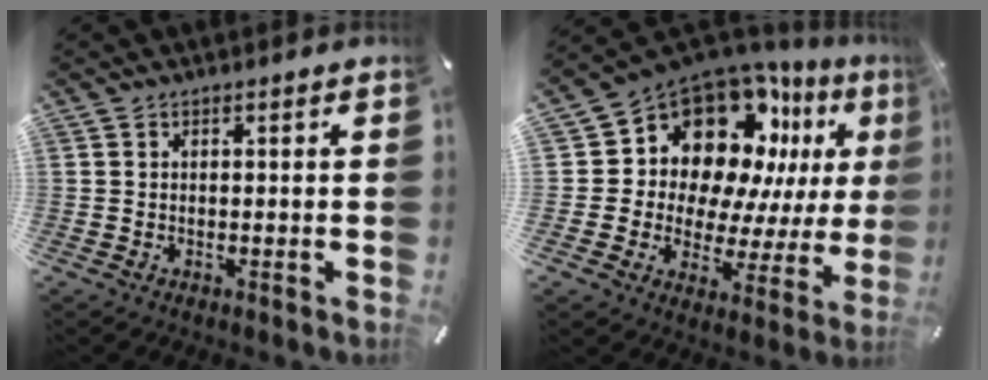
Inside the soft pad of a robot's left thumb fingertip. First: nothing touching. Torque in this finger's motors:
{"motor_torque": [1.60, 2.51, 2.02, -0.75, 0.38]}